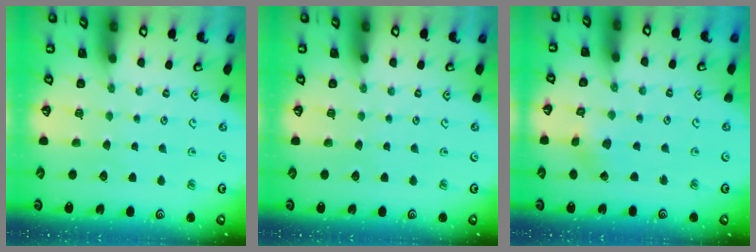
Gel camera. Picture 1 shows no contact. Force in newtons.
{"total": 0.0}
{"total": 2.6, "press": 2.6, "slide": 0.3}